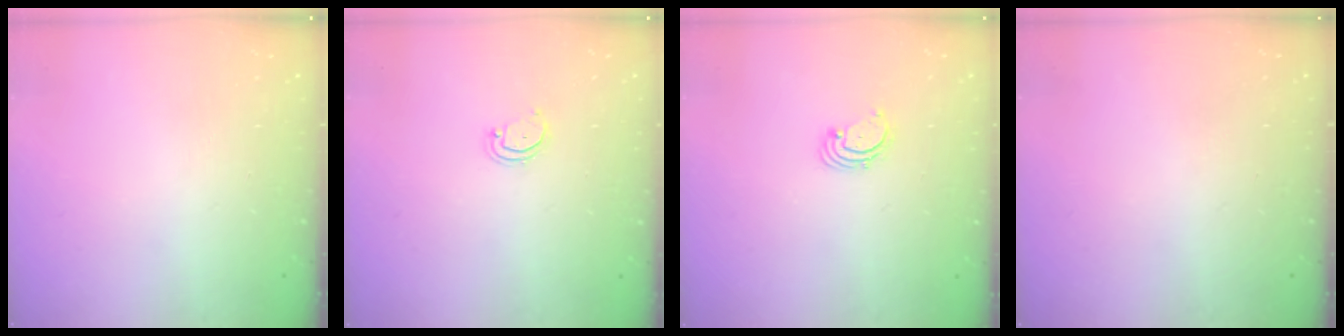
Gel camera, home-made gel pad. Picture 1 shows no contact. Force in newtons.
{"total": 2.6, "press": 2.6, "slide": 0.2}
{"total": 1.7, "press": 1.7, "slide": 0.2}
{"total": 0.0}